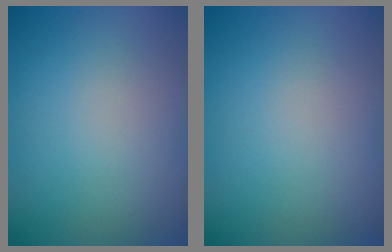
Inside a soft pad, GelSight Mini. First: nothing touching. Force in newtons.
{"total": 0.0}